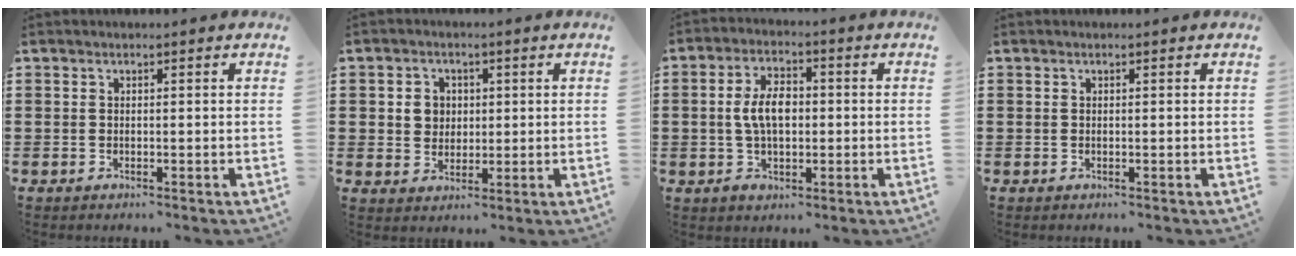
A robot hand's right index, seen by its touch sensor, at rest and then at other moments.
{"total": 3.3, "force": [0.6, 3.1, 1.0], "torque": [-0.033, 0.010, 0.007]}
{"total": 6.7, "force": [-0.2, 3.9, 5.4], "torque": [-0.119, 0.008, -0.008]}
{"total": 0.0}